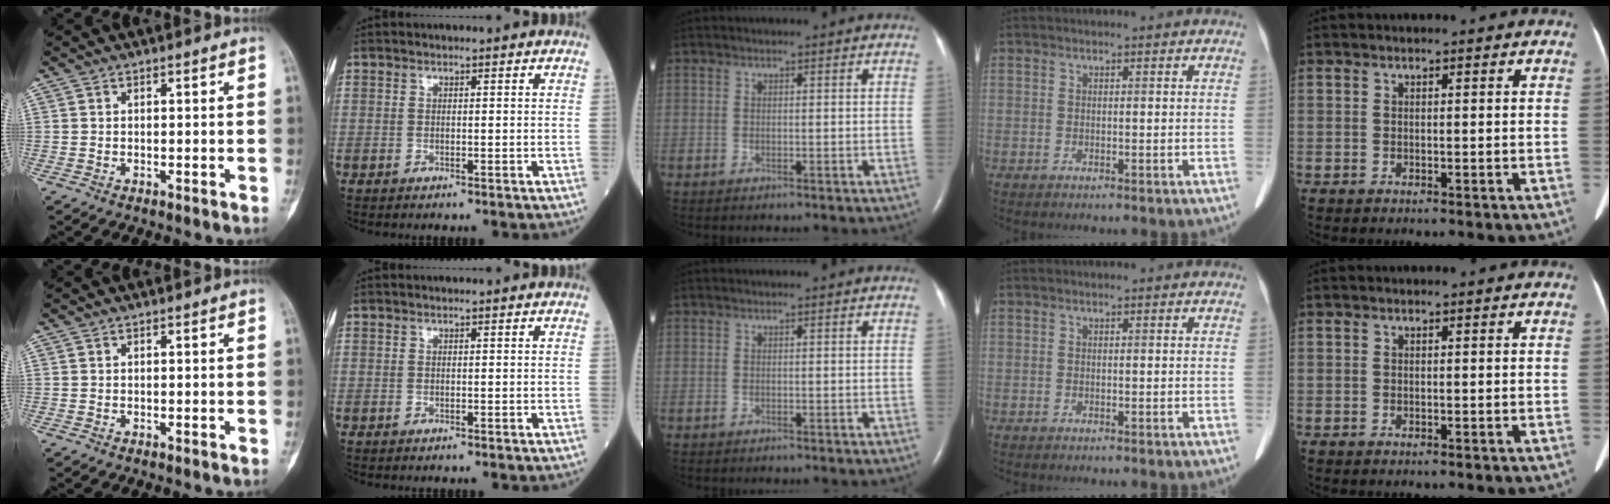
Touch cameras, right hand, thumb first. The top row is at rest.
{}